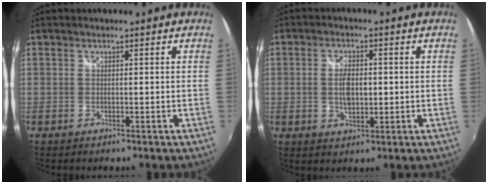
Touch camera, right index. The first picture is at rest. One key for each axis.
{"total": 5.2, "fx": 0.0, "fy": 2.6, "fz": 4.5, "tx": -0.084, "ty": 0.001, "tz": 0.000}